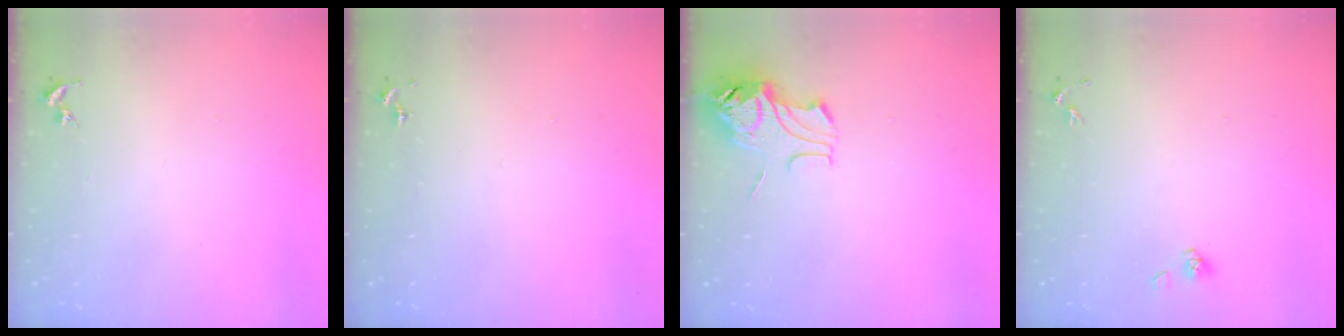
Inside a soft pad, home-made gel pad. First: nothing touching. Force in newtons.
{"total": 0.0}
{"total": 10.2, "press": 10.2, "slide": 1.2}
{"total": 3.9, "press": 3.5, "slide": 1.7}